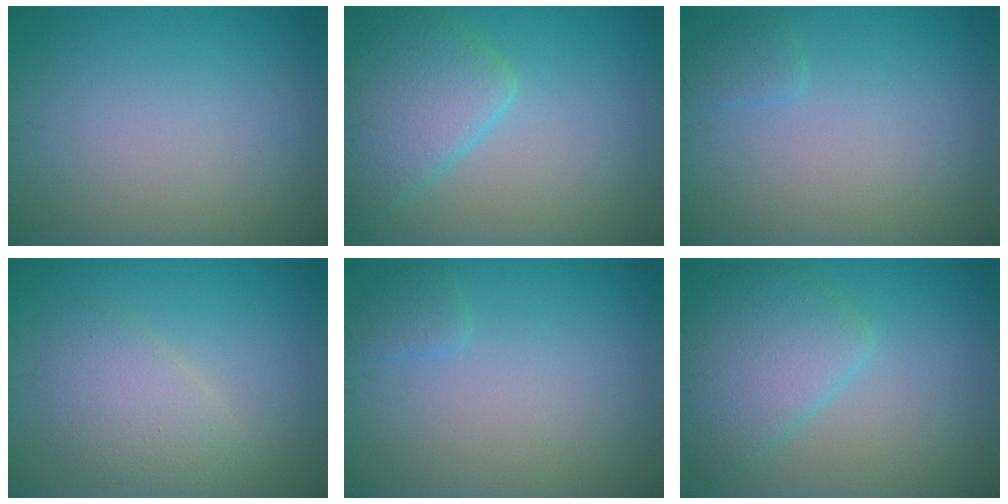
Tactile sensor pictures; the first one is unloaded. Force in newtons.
{"total": 6.4, "press": 6.4, "slide": 0.4}
{"total": 1.0, "press": 1.0, "slide": 0.1}
{"total": 3.2, "press": 3.2, "slide": 0.4}
{"total": 1.0, "press": 1.0, "slide": 0.1}
{"total": 5.2, "press": 5.2, "slide": 0.2}